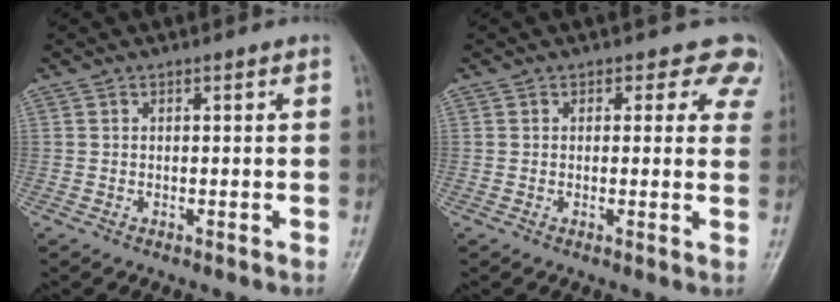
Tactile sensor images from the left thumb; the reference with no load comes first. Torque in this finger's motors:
{"motor_torque": [0.24, 0.22, -0.44, -0.60, 0.04]}